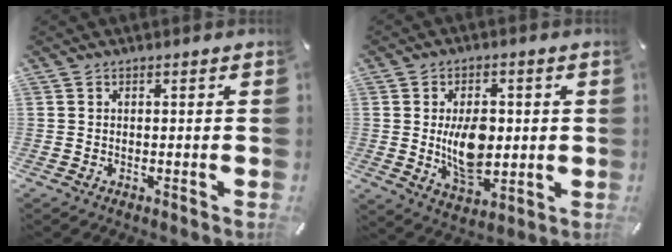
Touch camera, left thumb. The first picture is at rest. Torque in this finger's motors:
{"motor_torque": [1.73, 1.89, 0.22, -0.06, 0.13]}